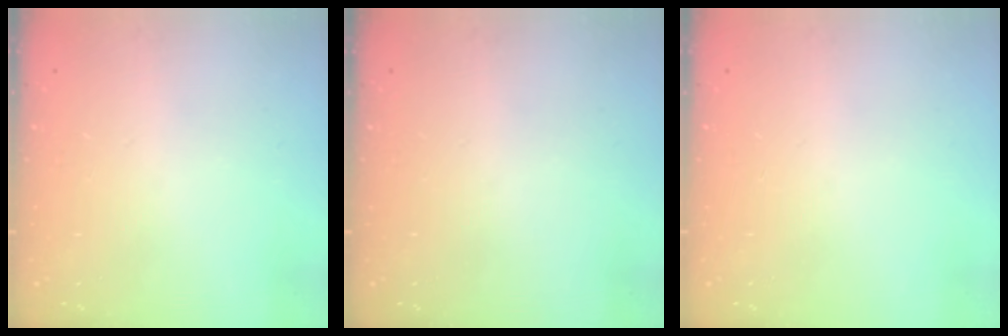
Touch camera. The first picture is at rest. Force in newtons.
{"total": 0.0}
{"total": 0.0}